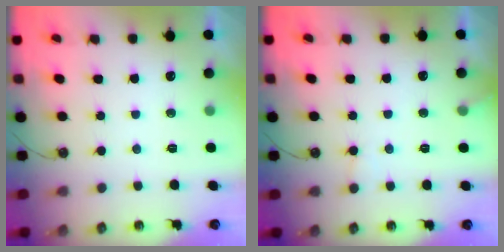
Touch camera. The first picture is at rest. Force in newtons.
{"total": 6.7, "press": 6.7, "slide": 0.4}